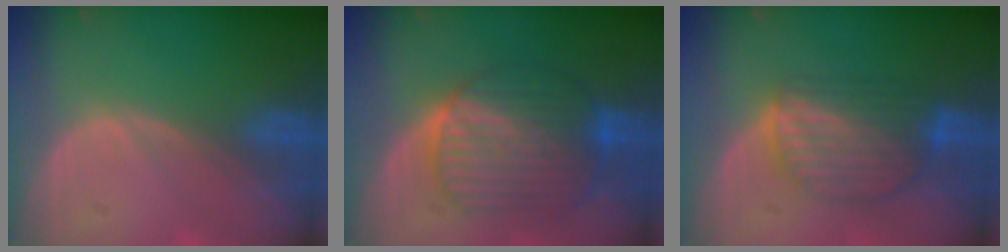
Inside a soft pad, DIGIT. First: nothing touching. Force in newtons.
{"total": 10.3, "press": 10.2, "slide": 0.8}
{"total": 7.5, "press": 7.1, "slide": 2.4}